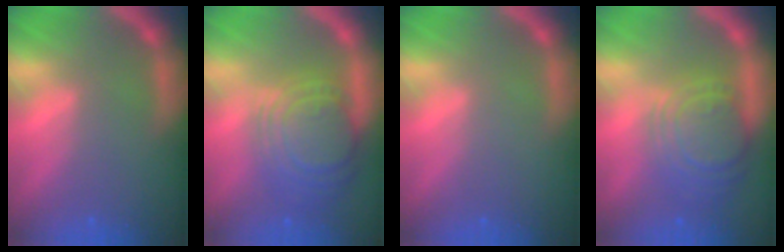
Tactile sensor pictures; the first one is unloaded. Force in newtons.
{"total": 10.0}
{"total": 0.0}
{"total": 8.5}